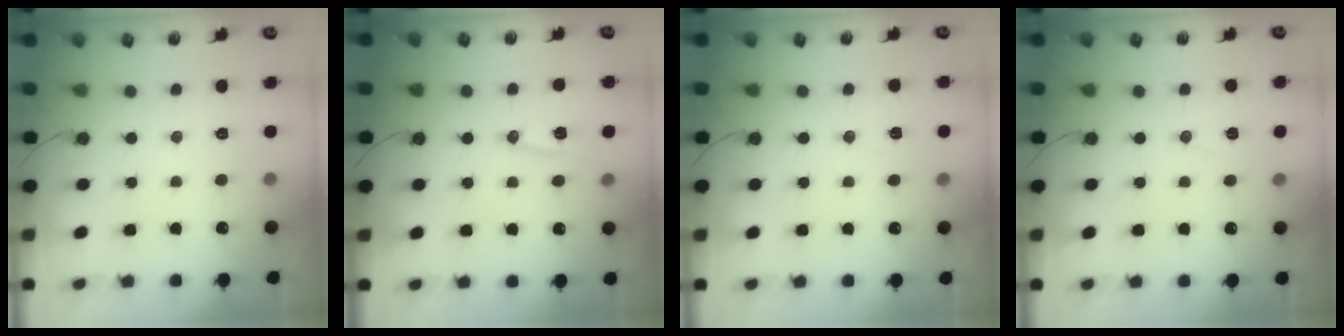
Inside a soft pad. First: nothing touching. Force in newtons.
{"total": 11.1, "press": 11.0, "slide": 1.7}
{"total": 5.7, "press": 4.7, "slide": 3.2}
{"total": 6.5, "press": 4.8, "slide": 4.4}